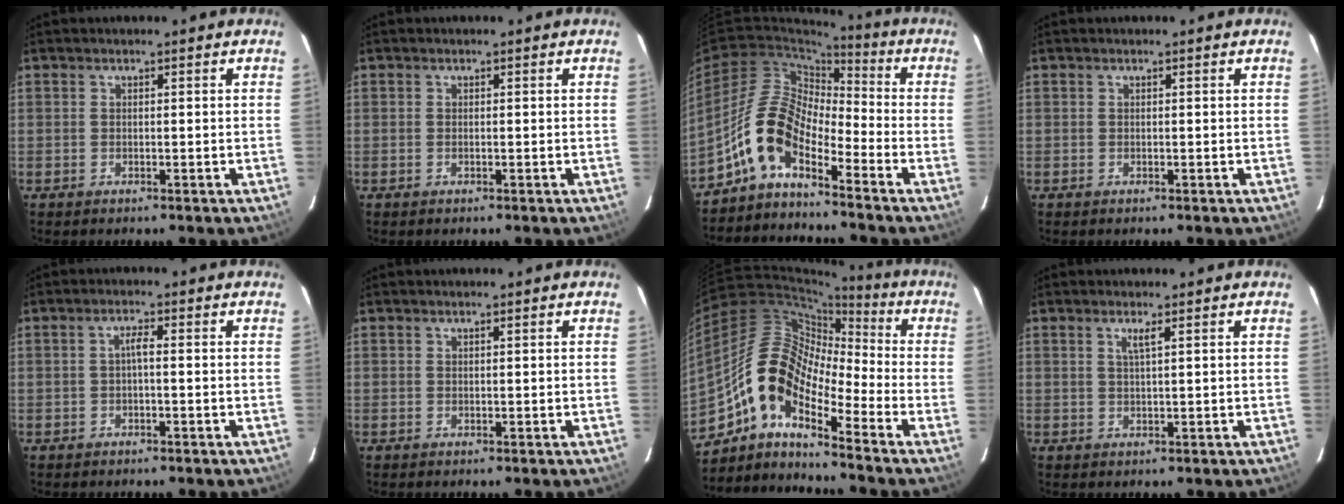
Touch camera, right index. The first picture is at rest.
{"total": 0.0}
{"total": 10.0, "force": [-6.3, 4.0, 6.7], "torque": [-0.130, 0.020, -0.136]}
{"total": 0.0}
{"total": 1.7, "force": [-0.4, 0.2, 1.6], "torque": [-0.031, 0.007, -0.006]}
{"total": 0.0}
{"total": 13.3, "force": [-7.4, 5.1, 9.8], "torque": [-0.157, 0.013, -0.160]}
{"total": 1.6, "force": [0.8, -0.2, 1.4], "torque": [-0.027, -0.001, 0.016]}